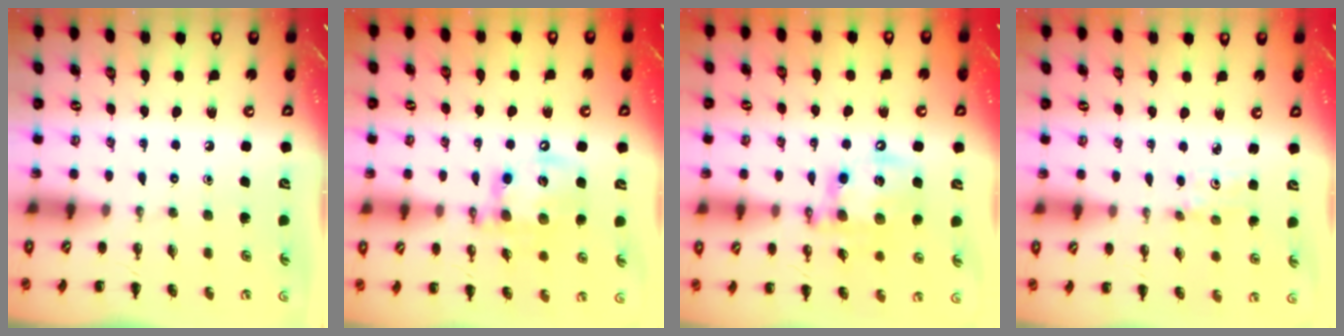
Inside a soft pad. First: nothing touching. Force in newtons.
{"total": 14.6, "press": 14.3, "slide": 2.9}
{"total": 14.0, "press": 13.6, "slide": 3.2}
{"total": 2.6, "press": 2.5, "slide": 0.8}